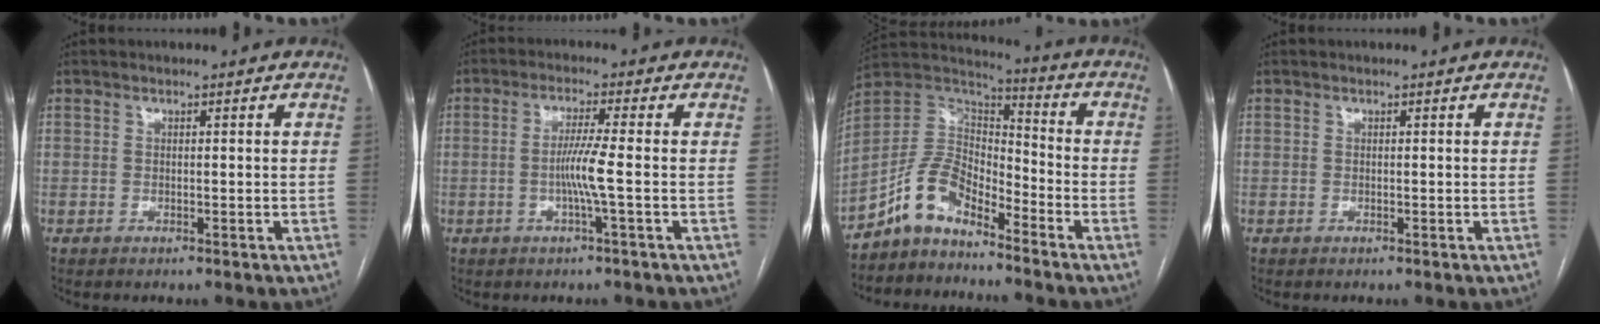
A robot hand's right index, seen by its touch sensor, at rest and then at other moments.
{"total": 4.5, "force": [-1.0, -1.1, 4.2], "torque": [-0.087, -0.002, -0.020]}
{"total": 9.5, "force": [-7.1, 4.1, 4.7], "torque": [-0.100, 0.036, -0.141]}
{"total": 0.0}